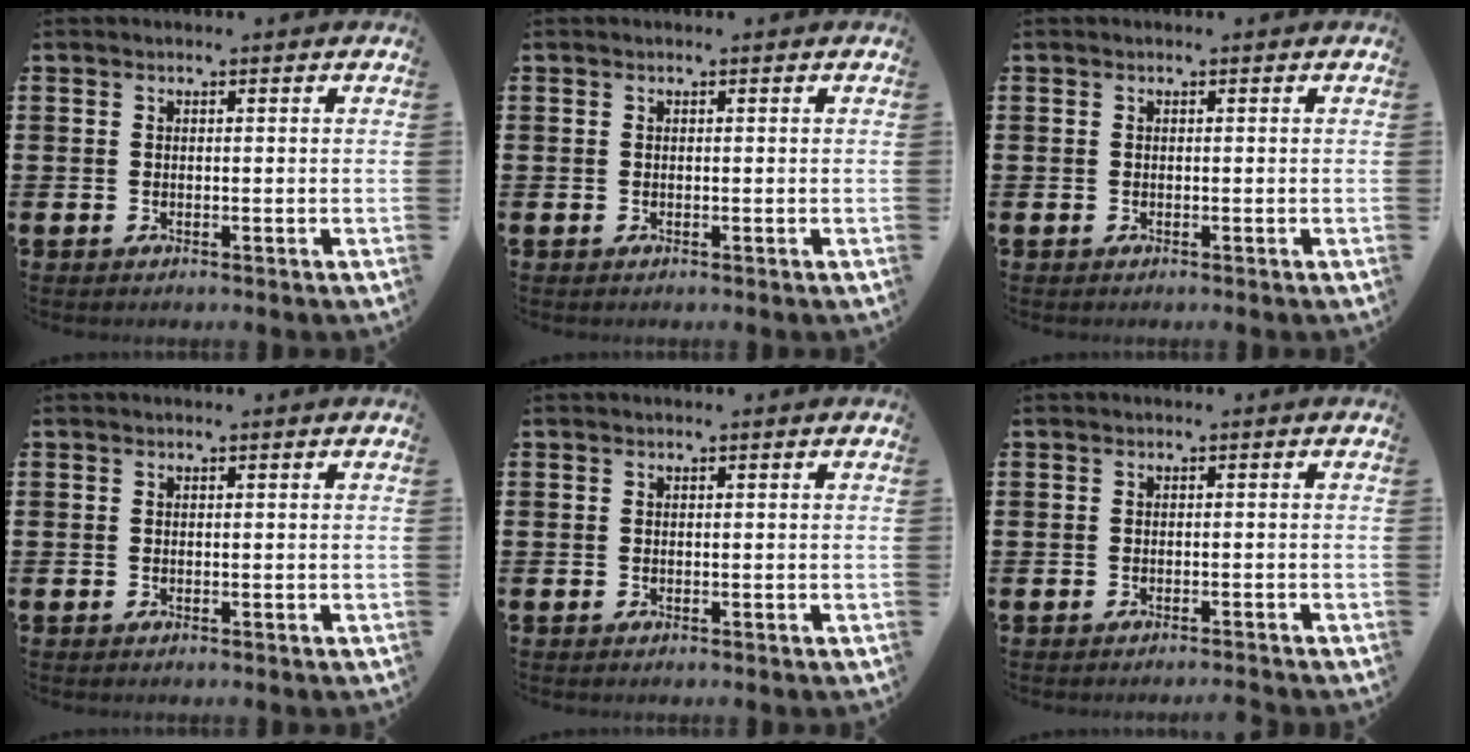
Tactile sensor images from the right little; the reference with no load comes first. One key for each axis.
{"total": 0.0}
{"total": 0.0}
{"total": 0.0}
{"total": 0.0}
{"total": 0.7, "fx": -0.7, "fy": -0.2, "fz": 0.1, "tx": -0.001, "ty": 0.000, "tz": -0.015}